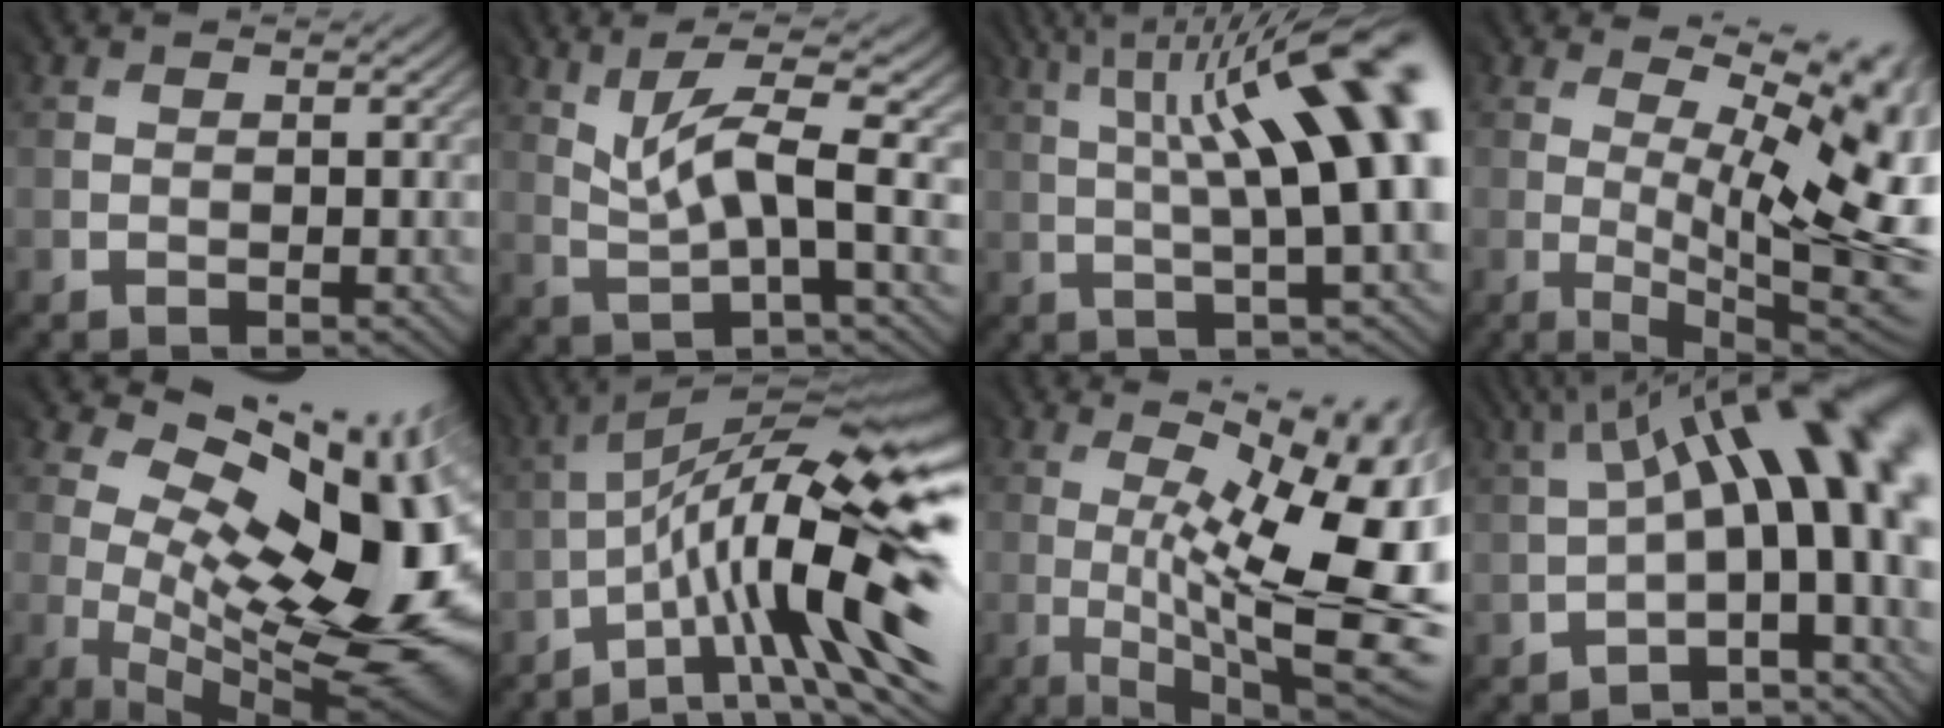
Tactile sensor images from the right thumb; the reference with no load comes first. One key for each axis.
{"total": 7.2, "fx": 2.3, "fy": 1.4, "fz": 6.7, "tx": -0.128, "ty": 0.010, "tz": 0.055}
{"total": 16.9, "fx": 2.9, "fy": 5.0, "fz": 15.9, "tx": -0.223, "ty": 0.042, "tz": 0.057}
{"total": 15.8, "fx": 2.3, "fy": 5.4, "fz": 14.7, "tx": -0.200, "ty": 0.015, "tz": 0.065}
{"total": 17.5, "fx": 1.8, "fy": 8.2, "fz": 15.3, "tx": -0.201, "ty": -0.006, "tz": 0.041}
{"total": 19.5, "fx": -5.5, "fy": 5.7, "fz": 17.8, "tx": -0.273, "ty": 0.002, "tz": -0.090}
{"total": 18.5, "fx": -0.5, "fy": 6.2, "fz": 17.4, "tx": -0.228, "ty": 0.002, "tz": -0.001}
{"total": 14.6, "fx": 1.1, "fy": 5.5, "fz": 13.4, "tx": -0.181, "ty": 0.021, "tz": 0.029}